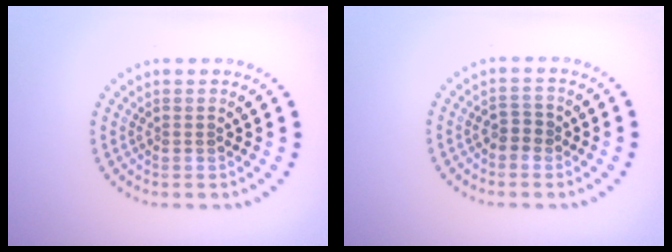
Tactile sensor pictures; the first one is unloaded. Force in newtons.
{"total": 1.1, "press": 0.9, "slide": 0.5}